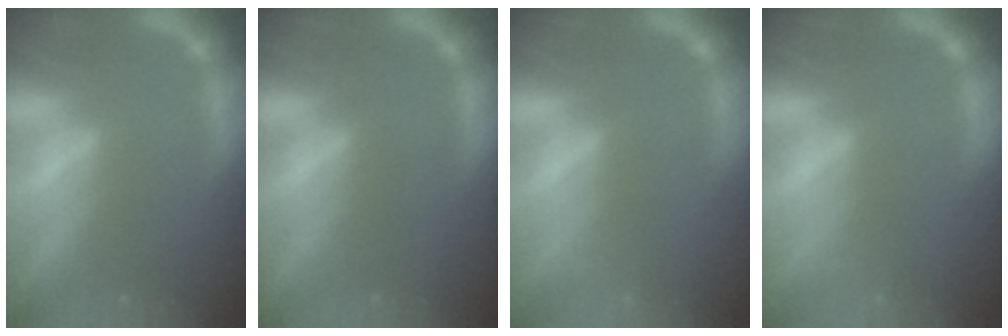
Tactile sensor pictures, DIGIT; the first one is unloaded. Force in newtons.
{"total": 0.0}
{"total": 2.4}
{"total": 2.4}